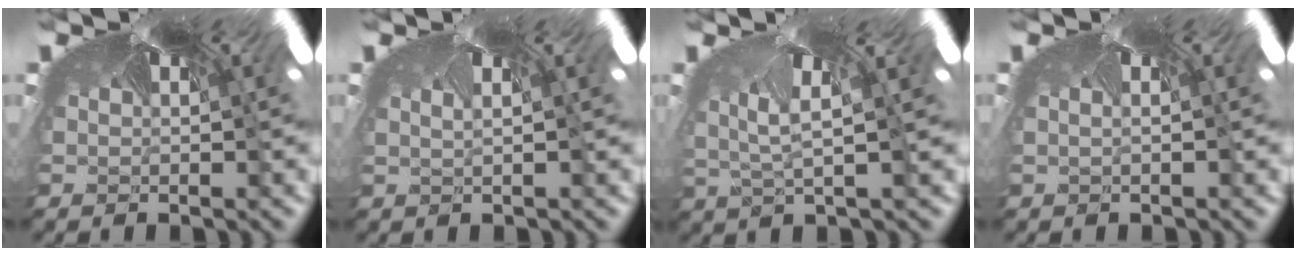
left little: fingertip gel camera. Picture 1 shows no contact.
{"total": 1.8, "force": [-1.7, 0.1, 0.6], "torque": [-0.014, -0.025, -0.011]}
{"total": 3.3, "force": [-3.2, -0.1, -0.9], "torque": [-0.025, -0.060, -0.018]}
{"total": 1.3, "force": [-1.2, -0.2, 0.1], "torque": [-0.005, -0.015, -0.010]}